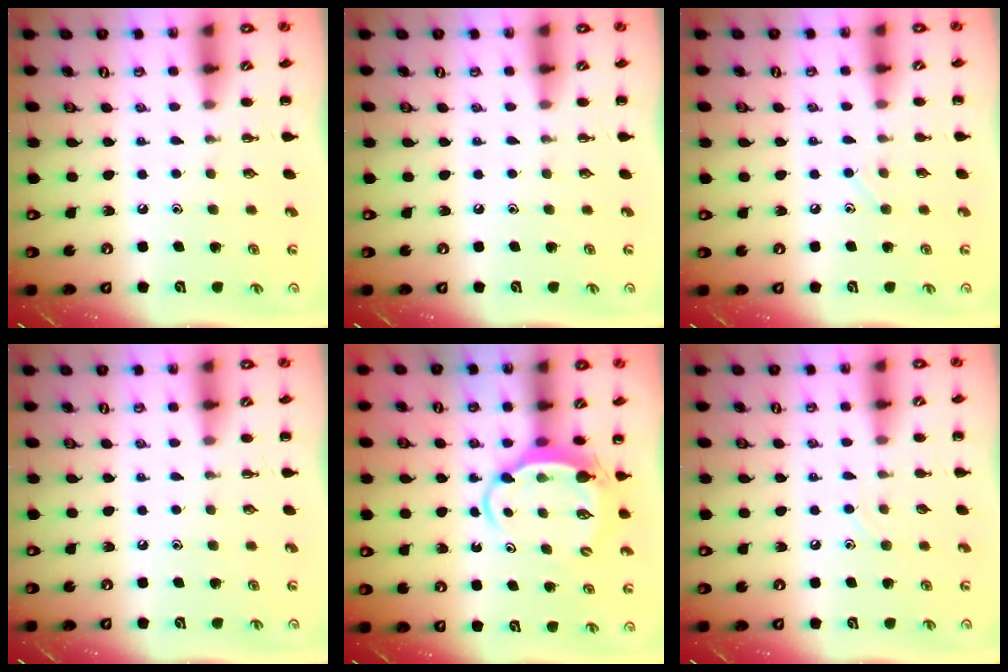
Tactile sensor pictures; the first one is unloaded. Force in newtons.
{"total": 0.0}
{"total": 4.0, "press": 3.8, "slide": 1.3}
{"total": 0.0}
{"total": 5.0, "press": 4.9, "slide": 0.7}
{"total": 2.0, "press": 2.0, "slide": 0.6}